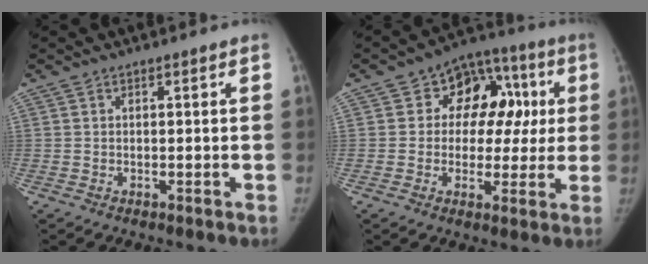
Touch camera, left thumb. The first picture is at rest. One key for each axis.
{"total": 14.1, "fx": 2.3, "fy": 10.8, "fz": 8.8, "tx": -0.047, "ty": 0.033, "tz": 0.025}